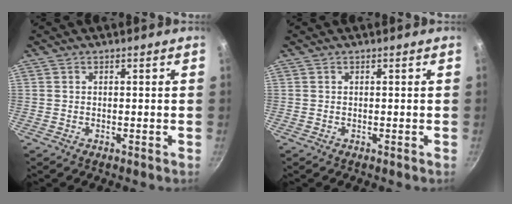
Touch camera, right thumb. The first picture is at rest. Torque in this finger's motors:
{"motor_torque": [0.00, 0.00, 0.00, 0.00, 0.01]}